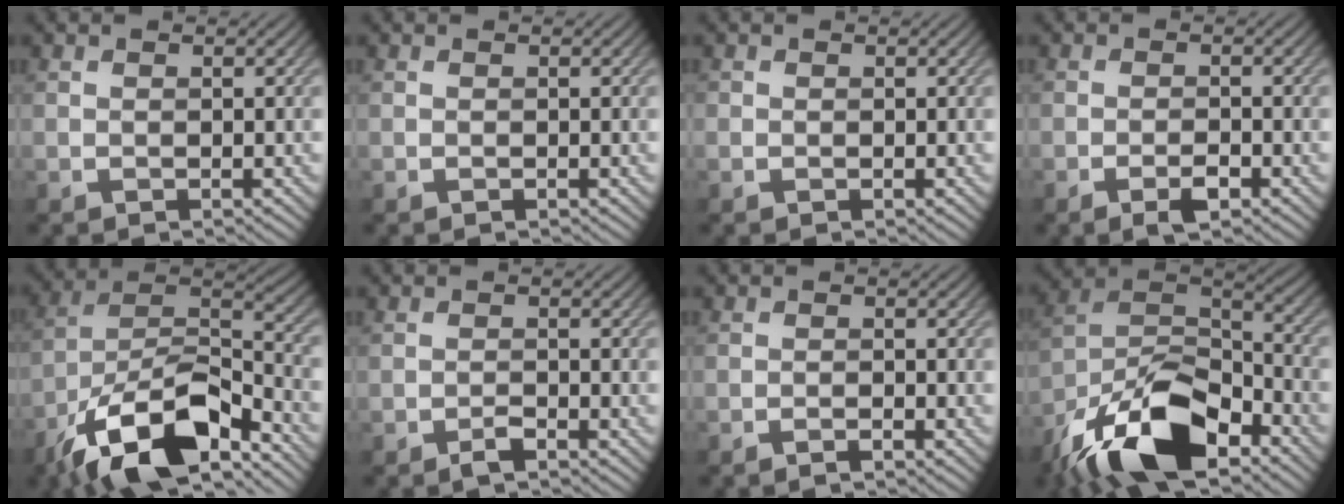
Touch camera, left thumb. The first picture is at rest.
{"total": 0.0}
{"total": 0.5, "force": [-0.1, 0.5, 0.0], "torque": [0.001, -0.004, -0.002]}
{"total": 2.0, "force": [-1.3, 0.5, 1.5], "torque": [-0.027, 0.003, -0.025]}
{"total": 16.2, "force": [-10.8, 6.2, 10.4], "torque": [-0.204, -0.014, -0.207]}
{"total": 1.4, "force": [-1.1, 0.2, 0.9], "torque": [-0.016, 0.002, -0.022]}
{"total": 1.1, "force": [-0.8, 0.1, 0.7], "torque": [-0.012, 0.004, -0.016]}
{"total": 17.0, "force": [-11.4, 7.1, 10.4], "torque": [-0.232, -0.022, -0.216]}